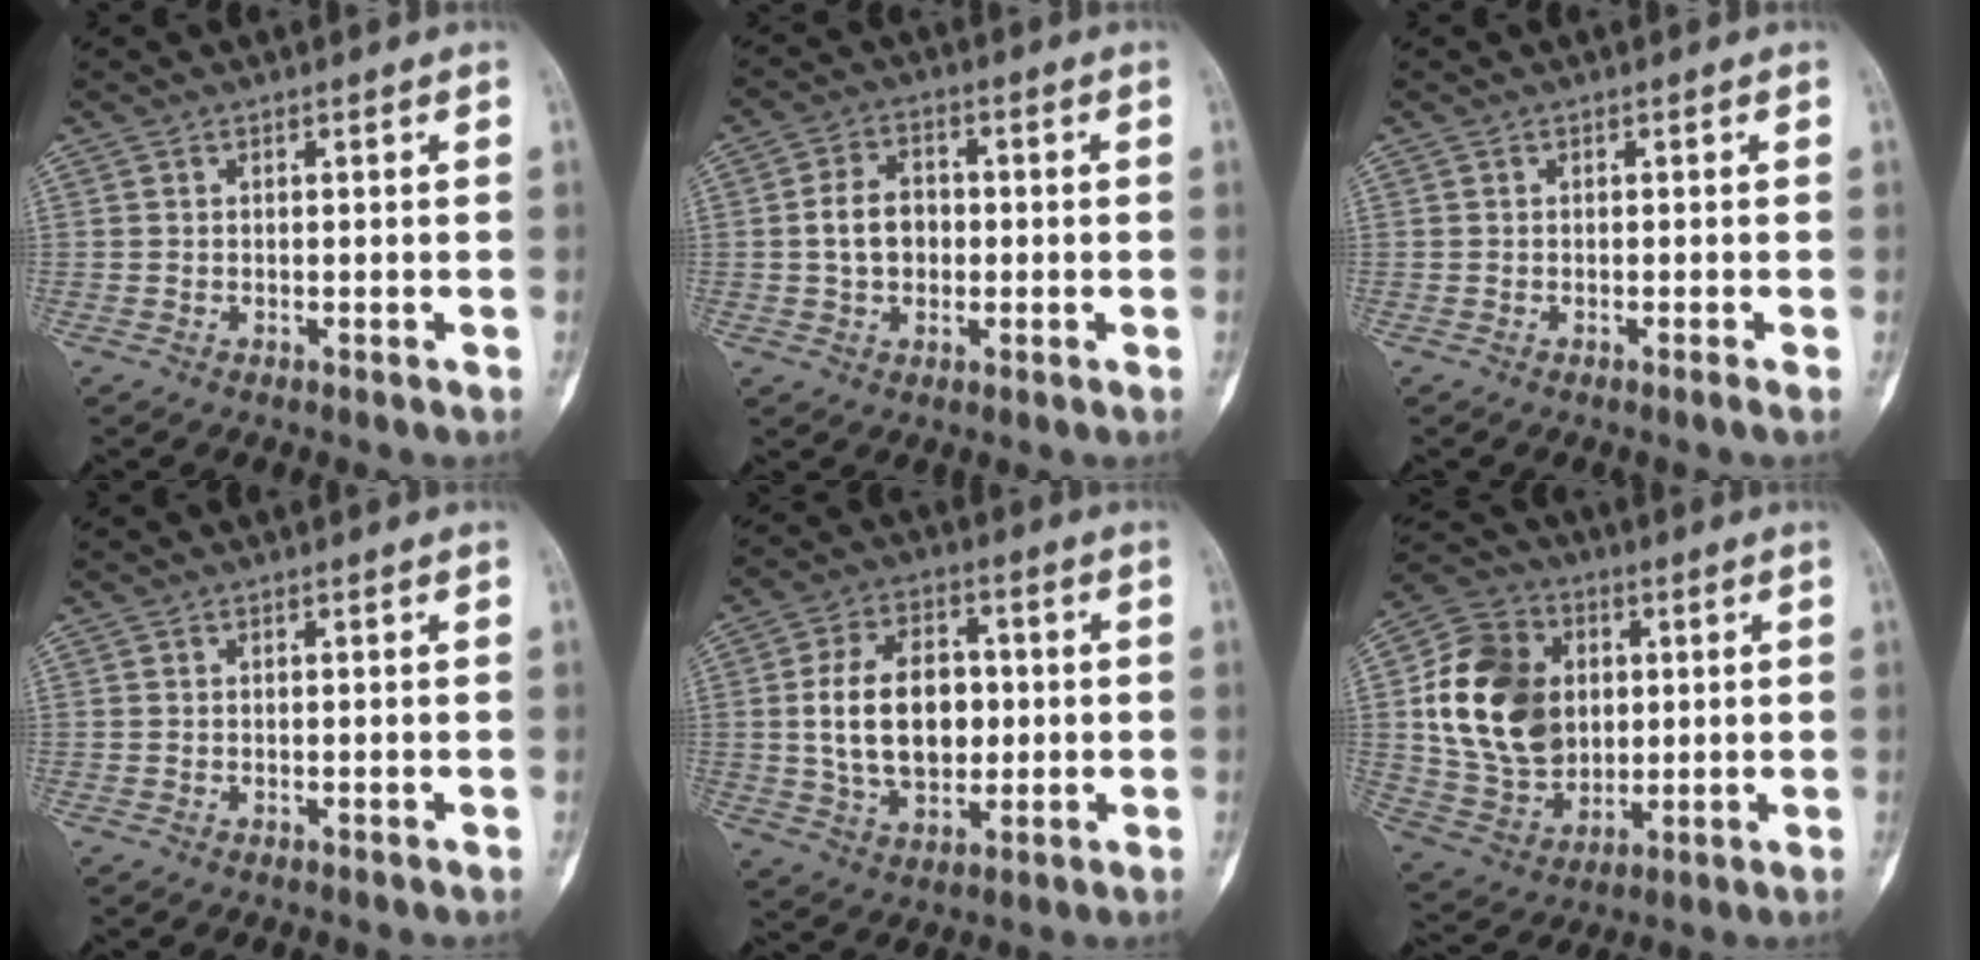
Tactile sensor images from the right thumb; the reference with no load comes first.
{"total": 6.8, "force": [-0.2, 5.0, 4.6], "torque": [-0.065, 0.014, -0.006]}
{"total": 0.6, "force": [-0.4, -0.2, 0.4], "torque": [-0.004, 0.001, -0.010]}
{"total": 0.0}
{"total": 14.7, "force": [0.7, 9.6, 11.0], "torque": [-0.163, 0.009, 0.018]}
{"total": 19.9, "force": [2.8, 15.4, 12.3], "torque": [-0.202, 0.004, 0.059]}